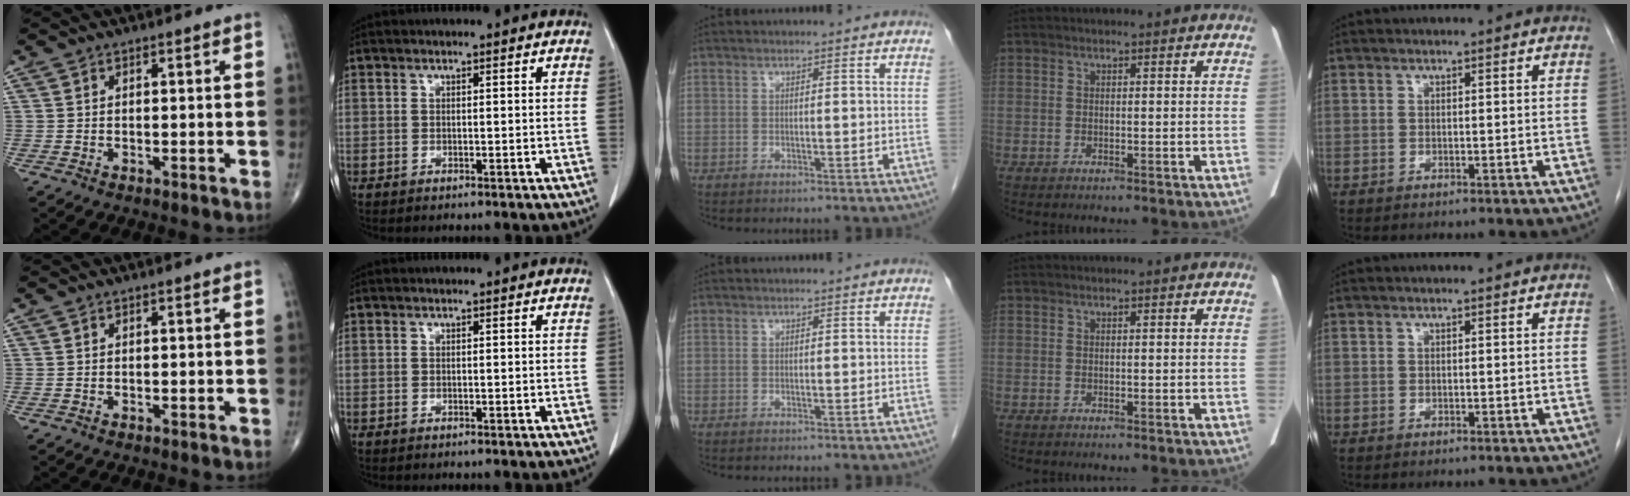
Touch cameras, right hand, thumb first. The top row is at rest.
{}